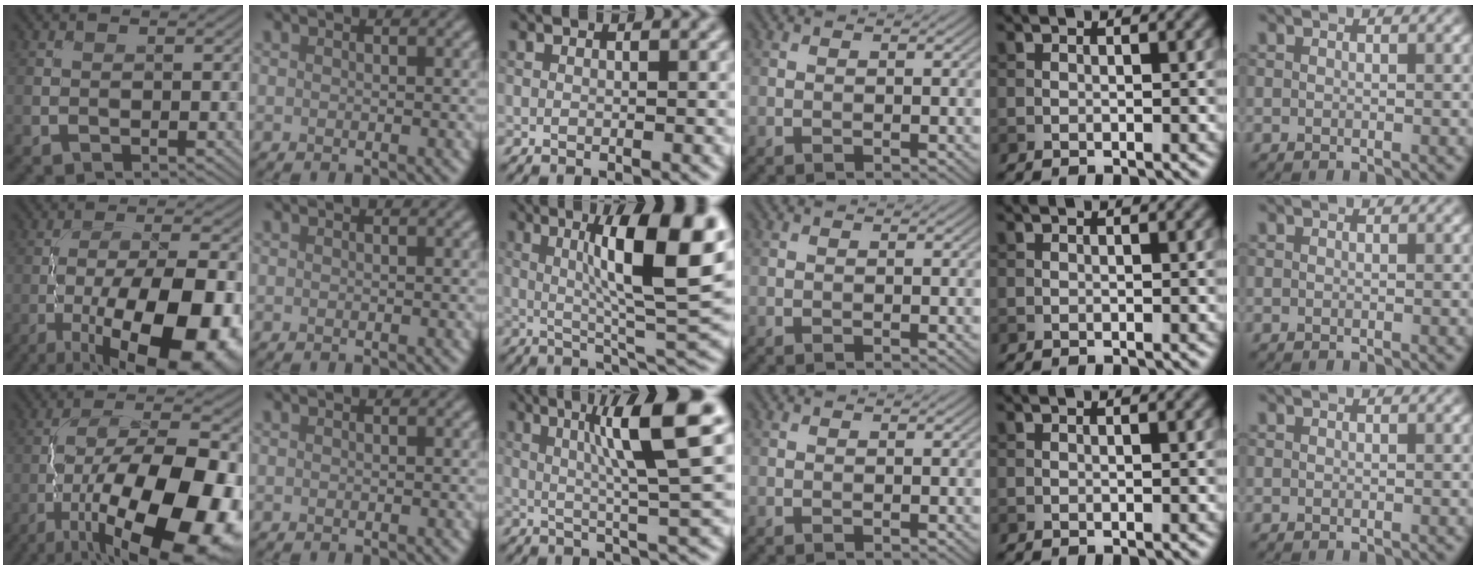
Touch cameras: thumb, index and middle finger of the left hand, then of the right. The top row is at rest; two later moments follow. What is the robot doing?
{"motion": "unscrew", "object": "medicine bottle"}